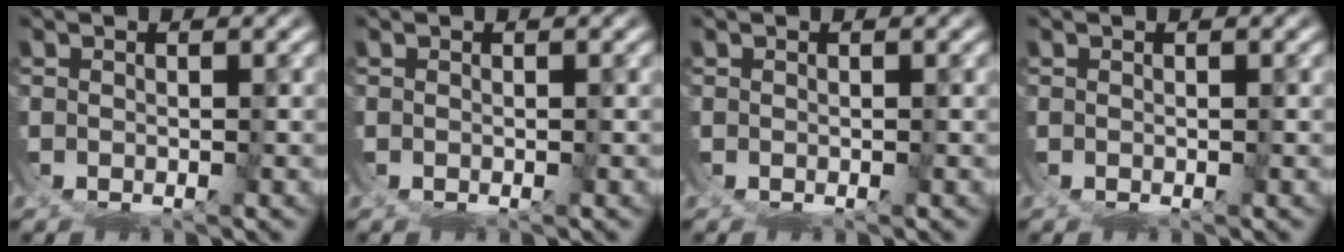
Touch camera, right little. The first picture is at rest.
{"total": 0.0}
{"total": 0.0}
{"total": 0.0}